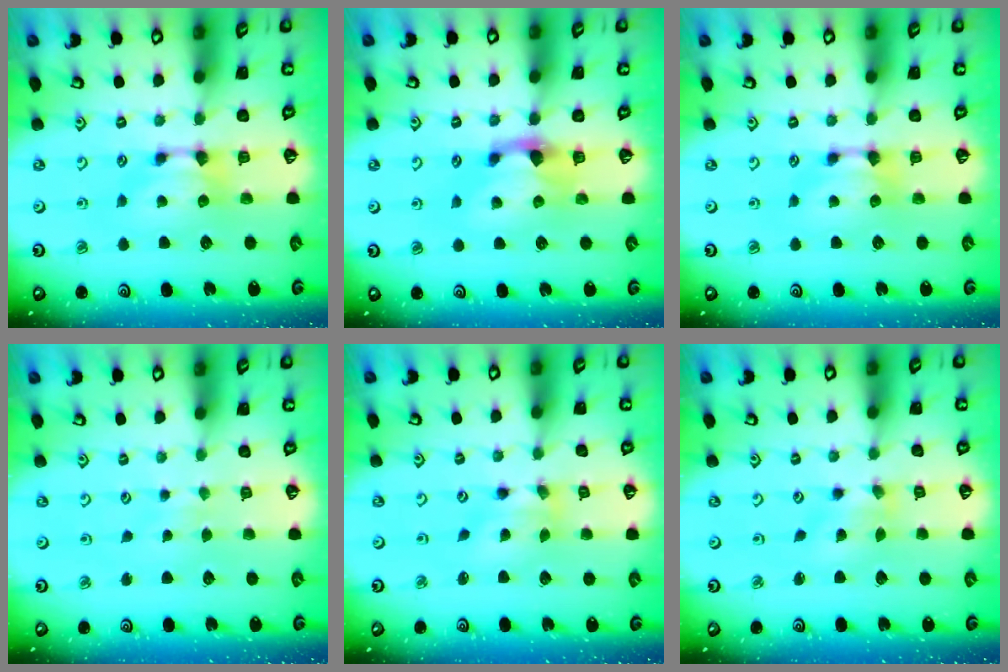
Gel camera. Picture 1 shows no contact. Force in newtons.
{"total": 1.6, "press": 1.2, "slide": 1.1}
{"total": 0.0}
{"total": 4.7, "press": 4.7, "slide": 0.2}
{"total": 1.9, "press": 1.3, "slide": 1.3}
{"total": 1.8, "press": 1.6, "slide": 0.9}